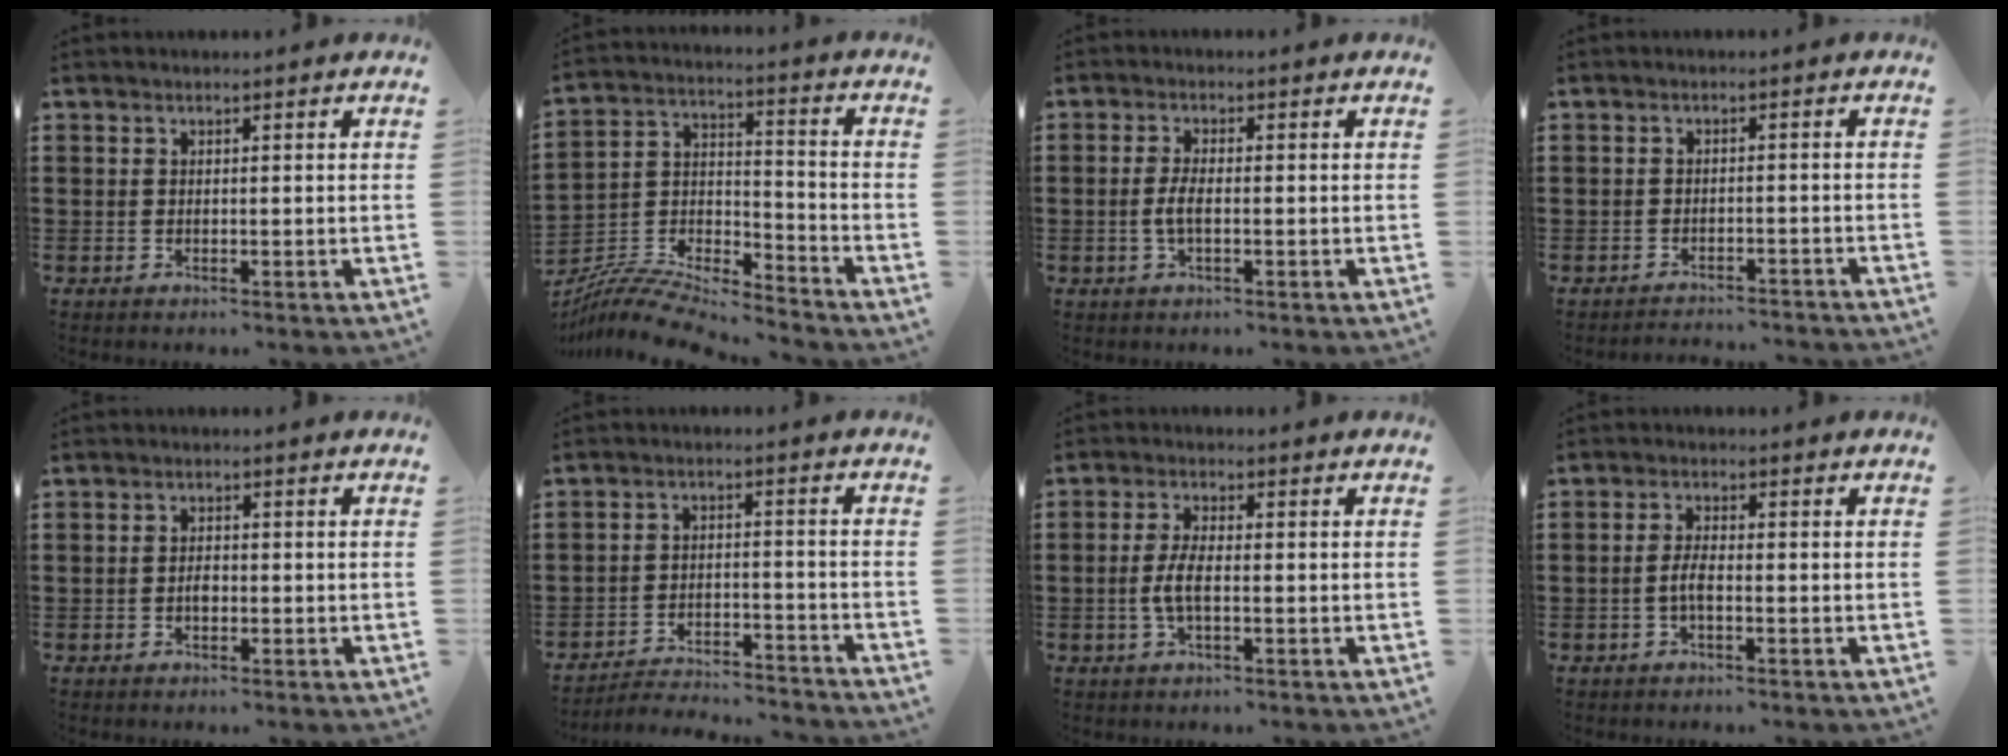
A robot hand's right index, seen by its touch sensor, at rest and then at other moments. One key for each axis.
{"total": 8.5, "fx": -8.2, "fy": 1.2, "fz": 1.9, "tx": -0.042, "ty": 0.003, "tz": -0.164}
{"total": 2.9, "fx": -0.6, "fy": 0.8, "fz": 2.8, "tx": -0.072, "ty": -0.008, "tz": -0.018}
{"total": 2.3, "fx": -2.3, "fy": 0.1, "fz": -0.1, "tx": -0.005, "ty": 0.001, "tz": -0.051}
{"total": 1.6, "fx": -0.4, "fy": 1.0, "fz": 1.2, "tx": -0.022, "ty": 0.003, "tz": -0.008}
{"total": 4.0, "fx": -3.9, "fy": 0.4, "fz": 0.6, "tx": -0.017, "ty": 0.006, "tz": -0.083}
{"total": 4.0, "fx": -0.8, "fy": 1.3, "fz": 3.7, "tx": -0.095, "ty": -0.007, "tz": -0.023}
{"total": 2.9, "fx": -0.9, "fy": 0.8, "fz": 2.7, "tx": -0.063, "ty": 0.000, "tz": -0.022}